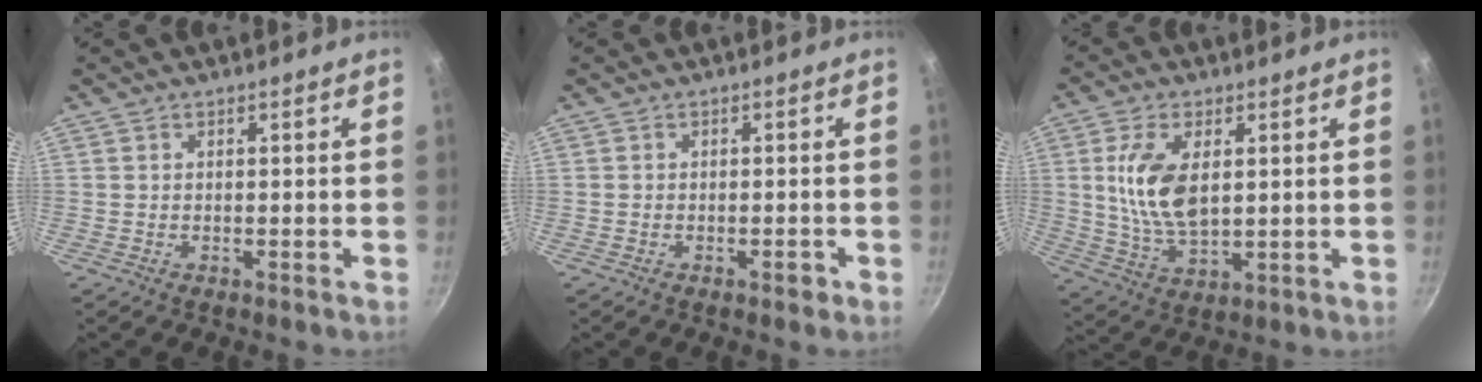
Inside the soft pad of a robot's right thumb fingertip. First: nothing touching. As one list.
[{"total": 1.5, "force": [-0.8, 0.7, 1.0], "torque": [-0.012, 0.010, -0.009]}, {"total": 11.7, "force": [2.2, 6.2, 9.7], "torque": [-0.183, -0.013, 0.048]}]